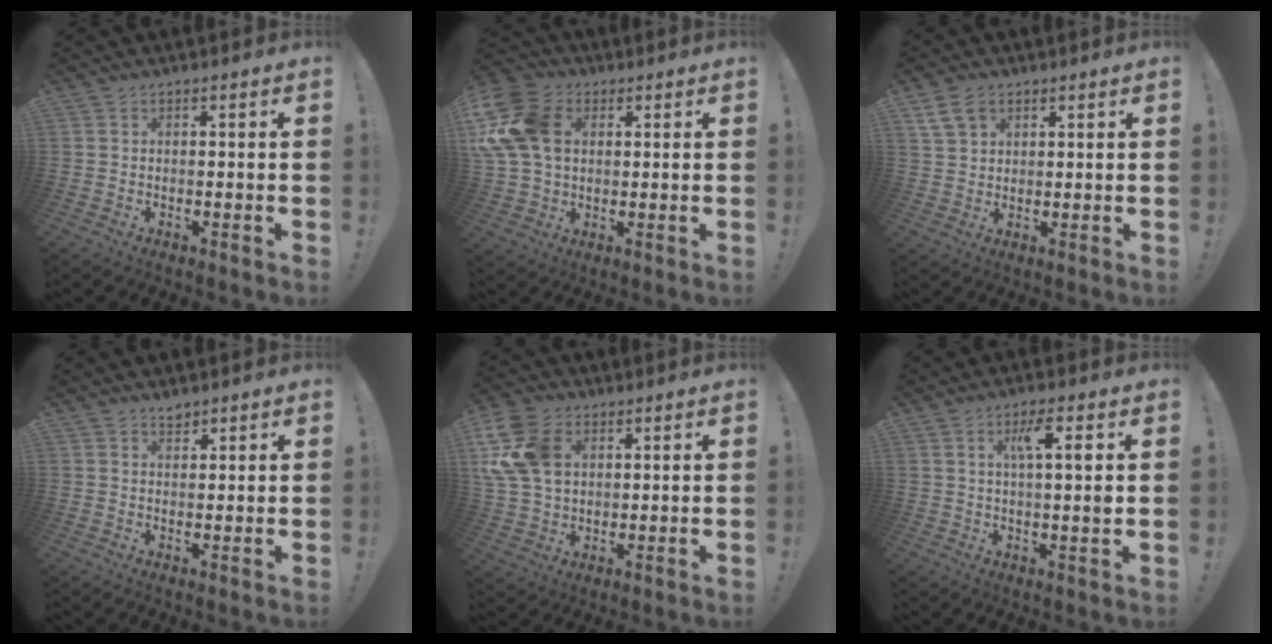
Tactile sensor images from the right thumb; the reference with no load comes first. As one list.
[{"total": 18.0, "force": [3.8, 13.2, 11.5], "torque": [-0.230, 0.004, 0.075]}, {"total": 6.9, "force": [3.8, 4.7, 3.4], "torque": [-0.062, -0.005, 0.078]}, {"total": 2.4, "force": [2.1, 1.0, 0.6], "torque": [0.003, -0.016, 0.036]}, {"total": 15.7, "force": [4.5, 11.4, 9.8], "torque": [-0.200, -0.006, 0.090]}, {"total": 7.3, "force": [2.3, 0.8, 6.9], "torque": [-0.116, 0.002, 0.029]}]